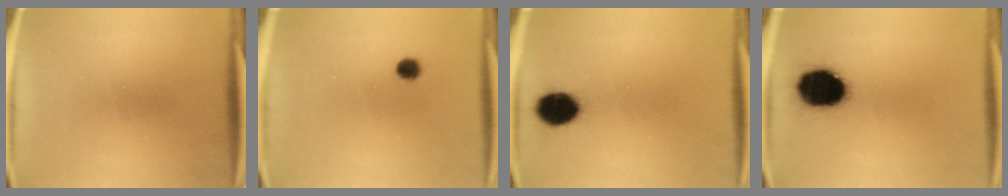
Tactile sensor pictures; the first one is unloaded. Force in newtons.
{"total": 2.6}
{"total": 8.8}
{"total": 15.9}